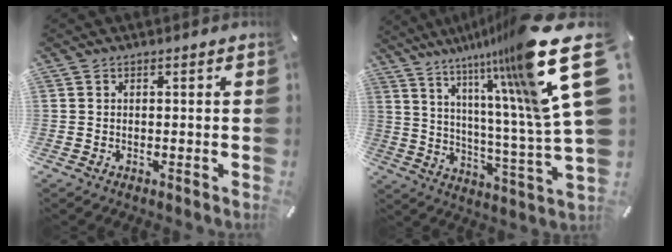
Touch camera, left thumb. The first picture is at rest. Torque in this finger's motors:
{"motor_torque": [2.18, 2.16, 1.89, -0.88, 0.69]}